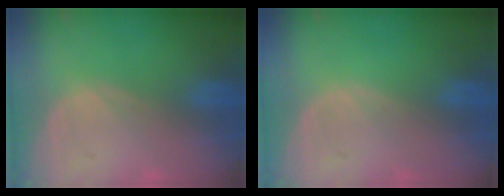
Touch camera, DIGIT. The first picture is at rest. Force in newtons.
{"total": 0.0}